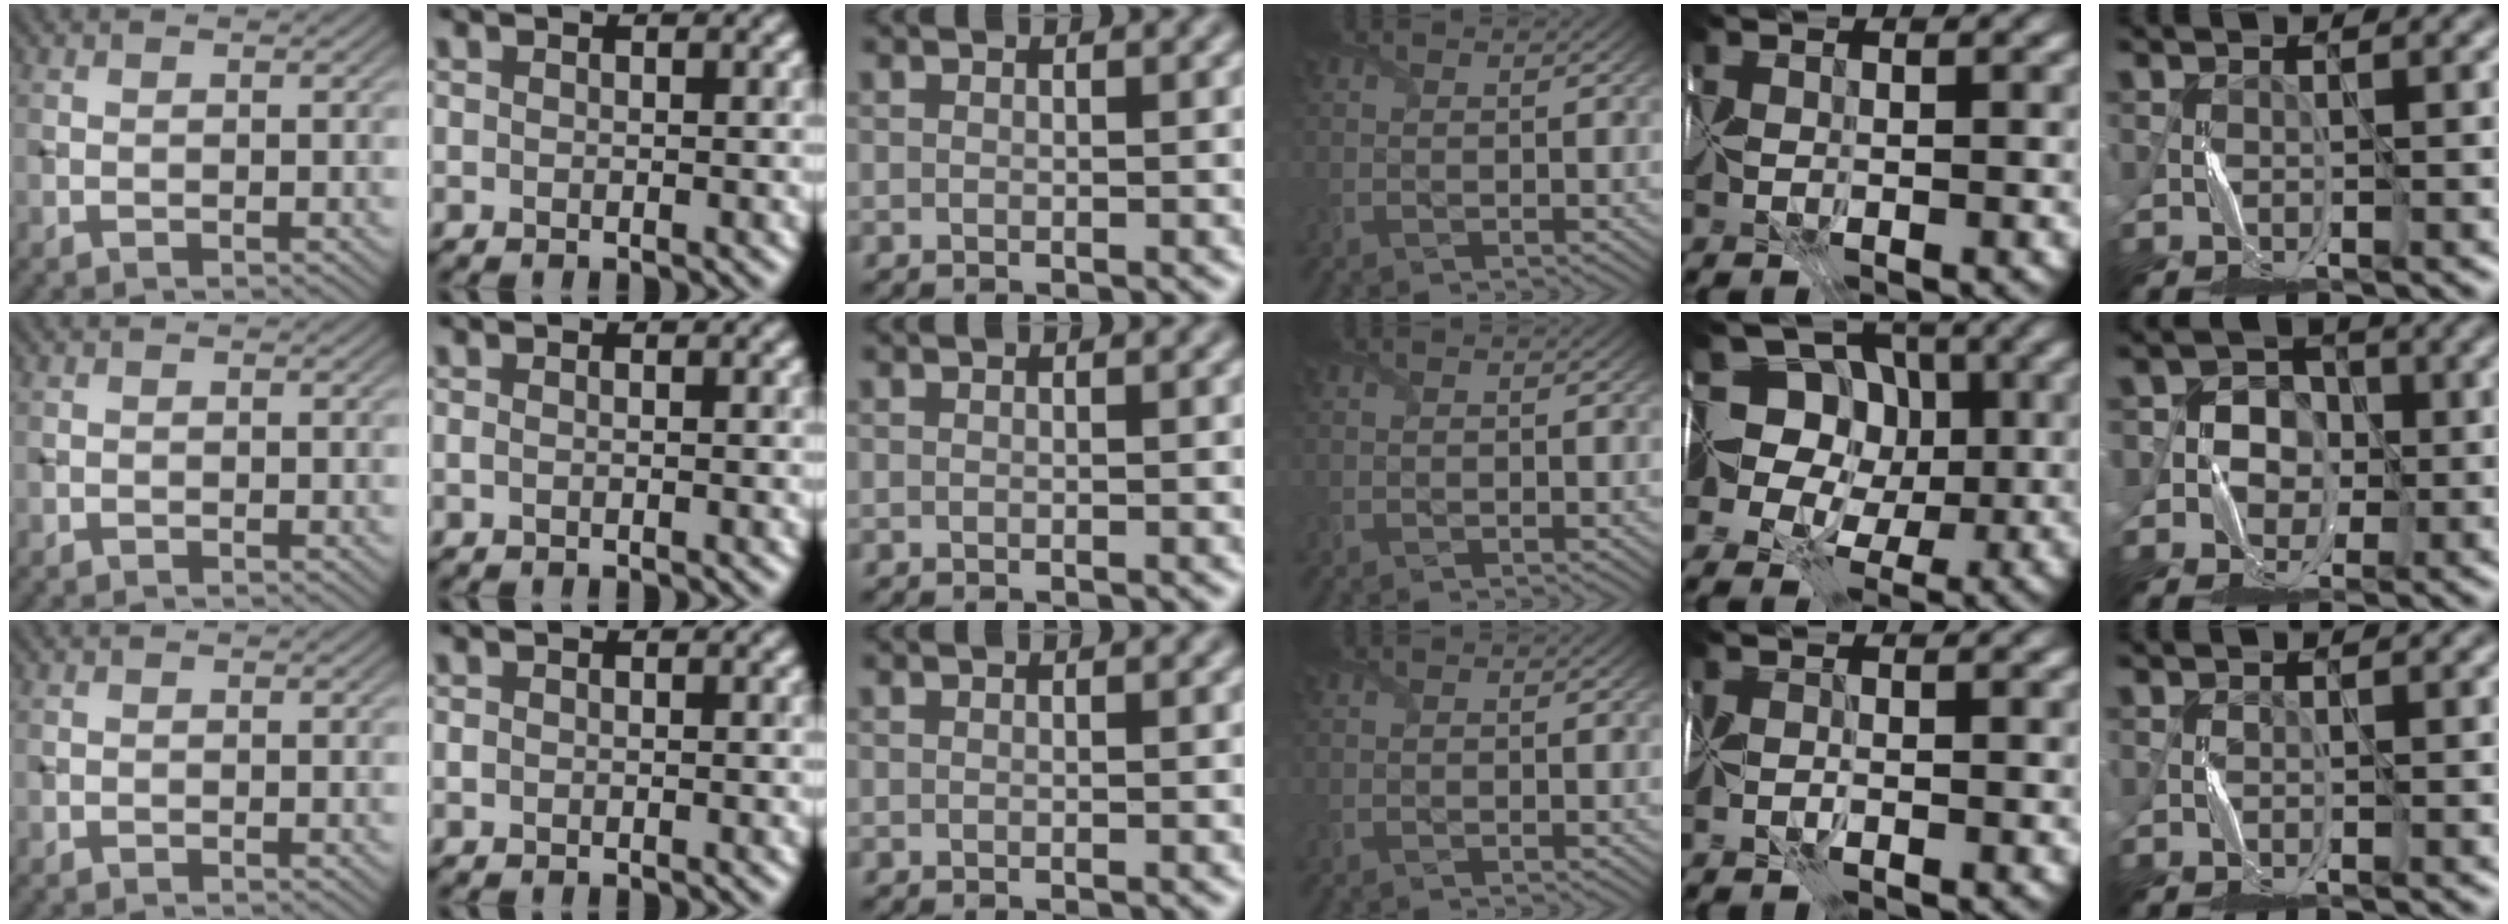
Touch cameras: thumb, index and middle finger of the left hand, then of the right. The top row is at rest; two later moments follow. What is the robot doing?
{"motion": "fold", "object": "map"}